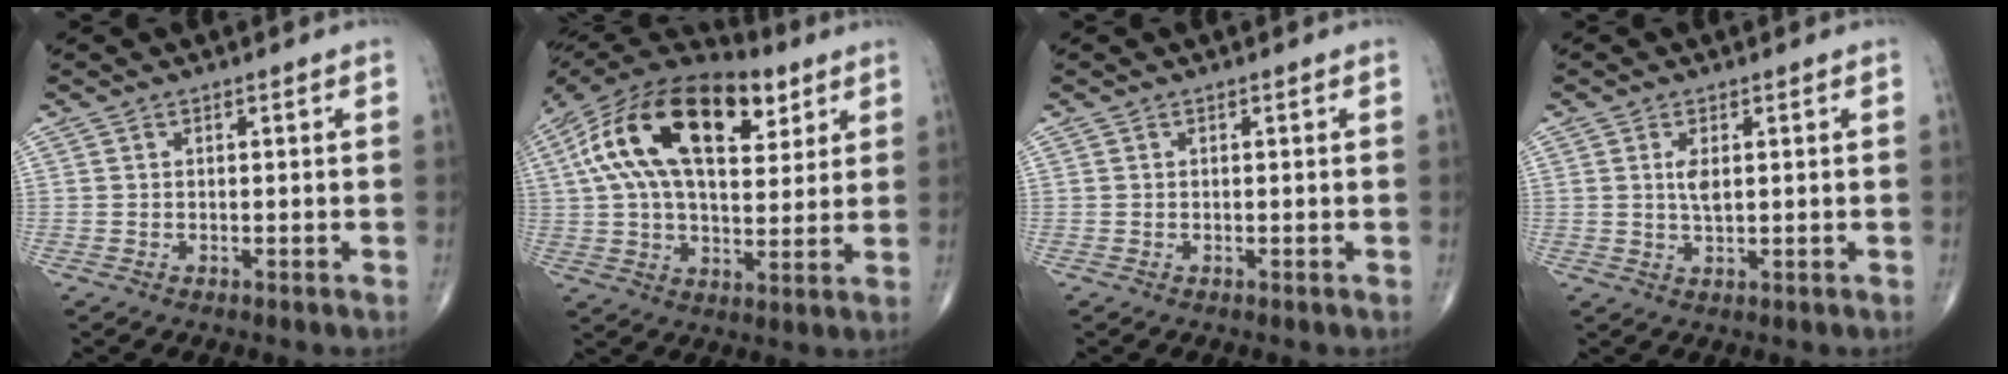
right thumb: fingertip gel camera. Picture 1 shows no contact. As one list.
[{"total": 25.1, "force": [9.2, 13.1, 19.3], "torque": [-0.347, 0.016, 0.151]}, {"total": 0.0}, {"total": 3.0, "force": [0.7, 1.2, 2.6], "torque": [-0.048, -0.006, 0.014]}]